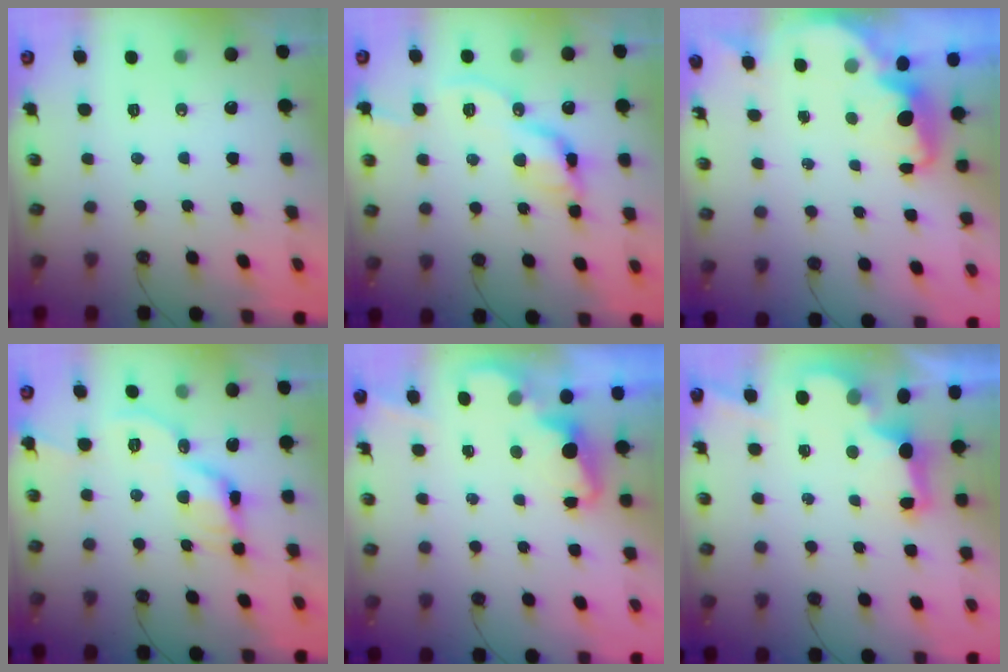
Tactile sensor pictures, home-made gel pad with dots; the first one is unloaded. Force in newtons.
{"total": 11.2, "press": 11.1, "slide": 1.2}
{"total": 2.2, "press": 2.1, "slide": 0.6}
{"total": 10.1, "press": 10.0, "slide": 1.4}
{"total": 2.0, "press": 1.9, "slide": 0.5}
{"total": 2.8, "press": 2.7, "slide": 0.9}